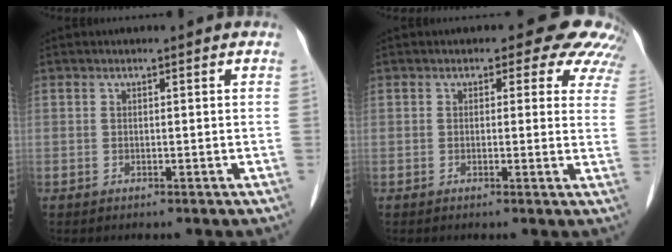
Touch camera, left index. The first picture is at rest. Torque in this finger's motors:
{"motor_torque": [1.07, -1.07, 0.22, 0.01]}